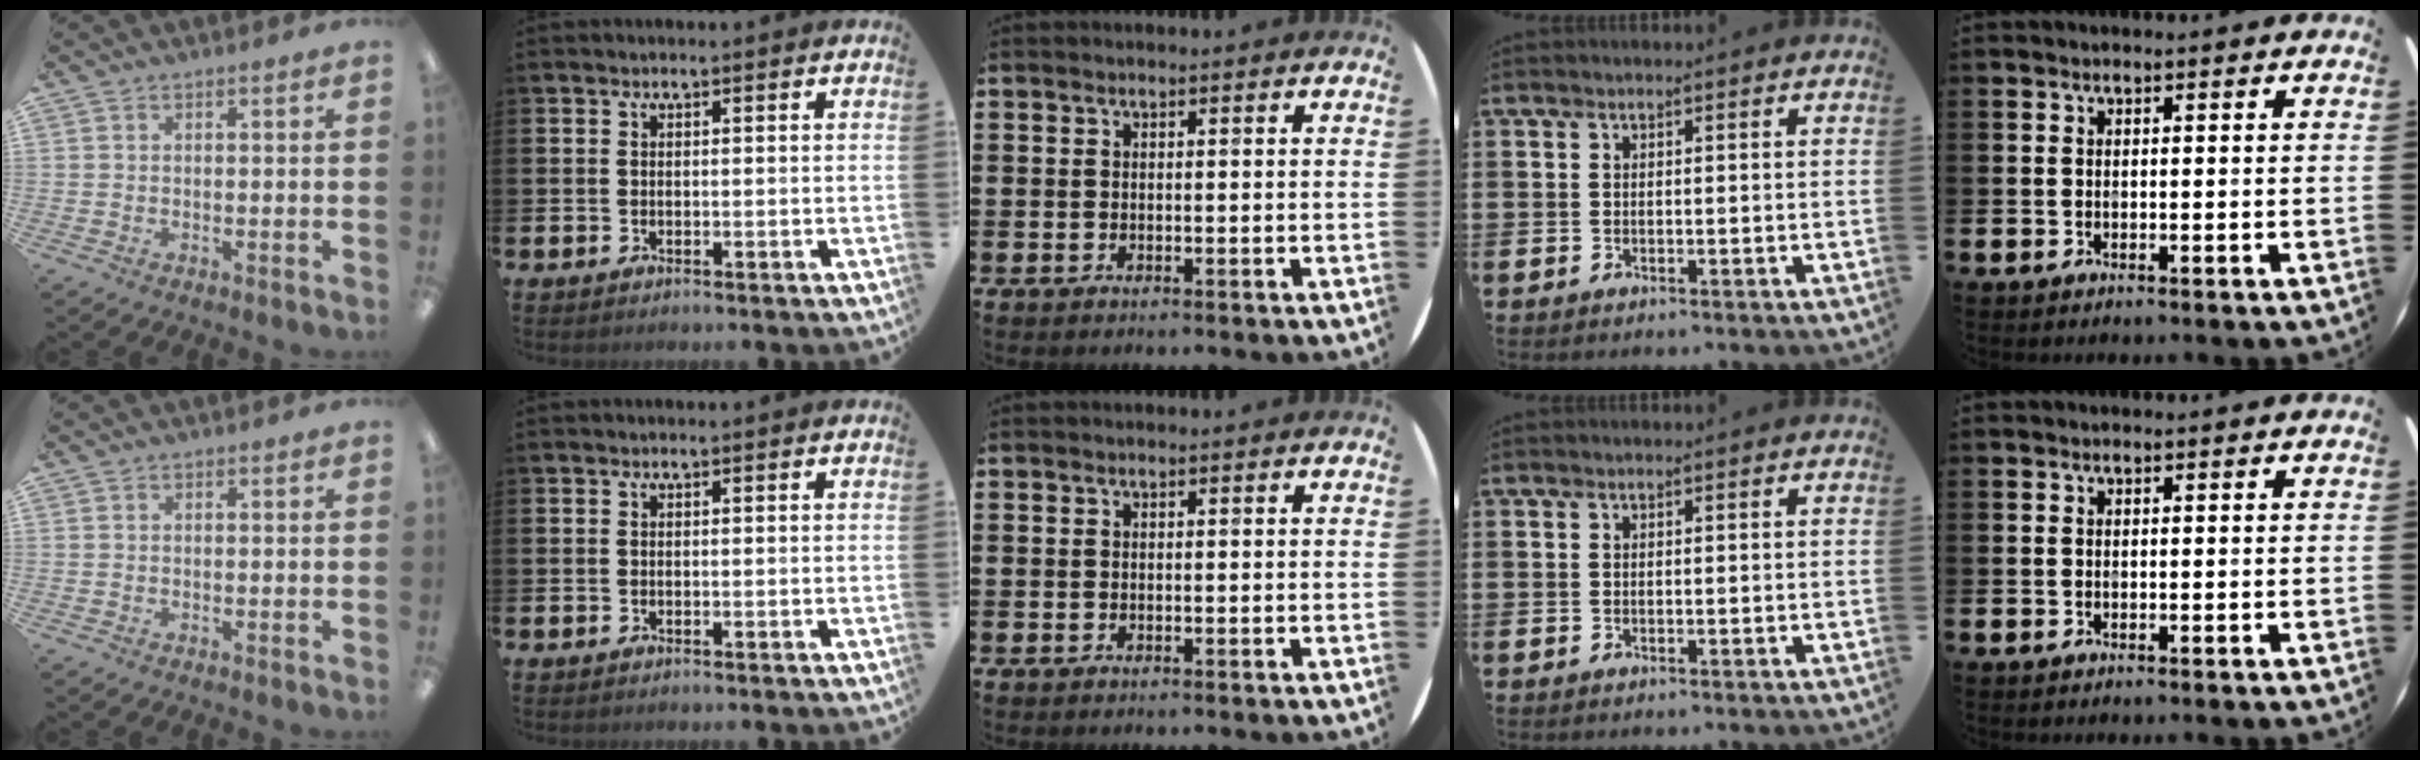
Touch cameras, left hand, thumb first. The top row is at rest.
{}